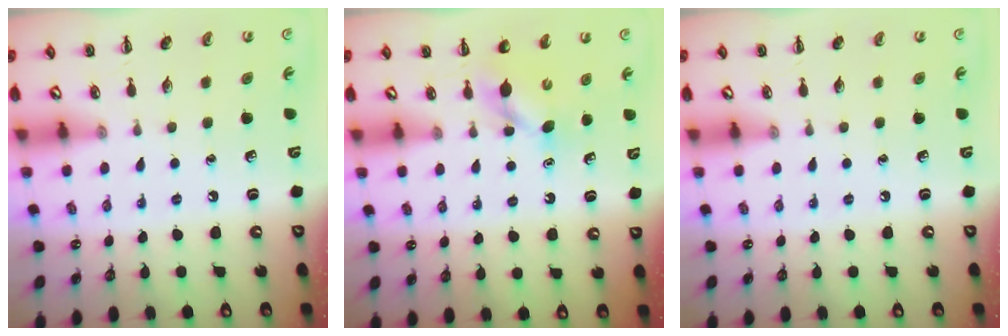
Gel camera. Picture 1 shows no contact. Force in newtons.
{"total": 4.4, "press": 4.3, "slide": 1.0}
{"total": 0.0}